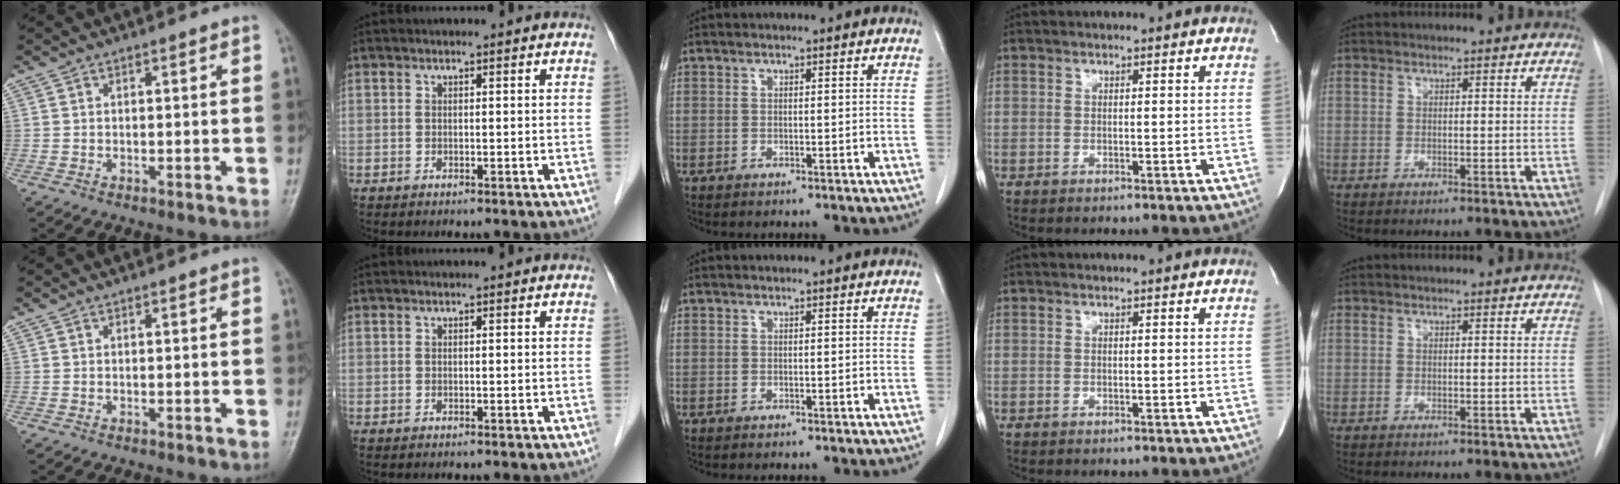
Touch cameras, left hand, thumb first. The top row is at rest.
{}